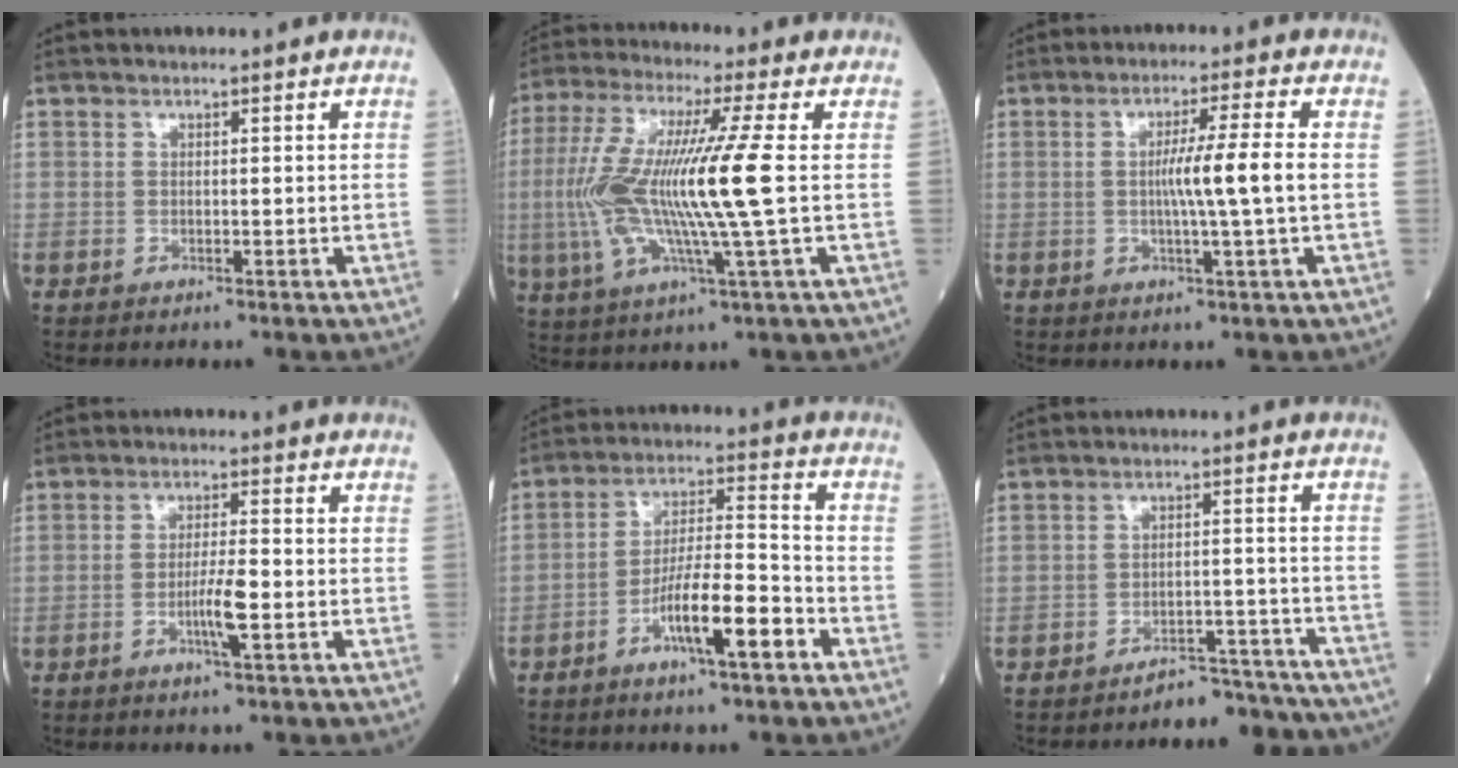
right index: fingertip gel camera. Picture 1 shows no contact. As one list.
[{"total": 15.1, "force": [-0.3, -0.2, 15.1], "torque": [-0.321, -0.002, -0.016]}, {"total": 6.4, "force": [-0.2, -1.3, 6.3], "torque": [-0.107, 0.001, -0.003]}, {"total": 4.3, "force": [-1.5, 0.0, 4.0], "torque": [-0.076, -0.005, -0.029]}, {"total": 10.1, "force": [-5.1, 1.2, 8.6], "torque": [-0.157, 0.004, -0.089]}, {"total": 9.7, "force": [-9.4, 2.0, 1.2], "torque": [0.013, 0.031, -0.117]}]